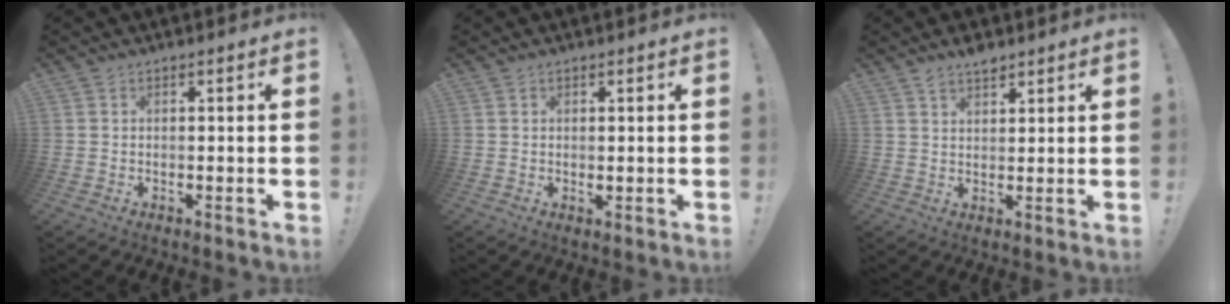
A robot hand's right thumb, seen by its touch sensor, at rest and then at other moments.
{"total": 0.5, "force": [0.3, 0.3, 0.3], "torque": [0.003, -0.004, 0.005]}
{"total": 4.3, "force": [3.5, 1.9, 1.7], "torque": [-0.009, -0.025, 0.060]}